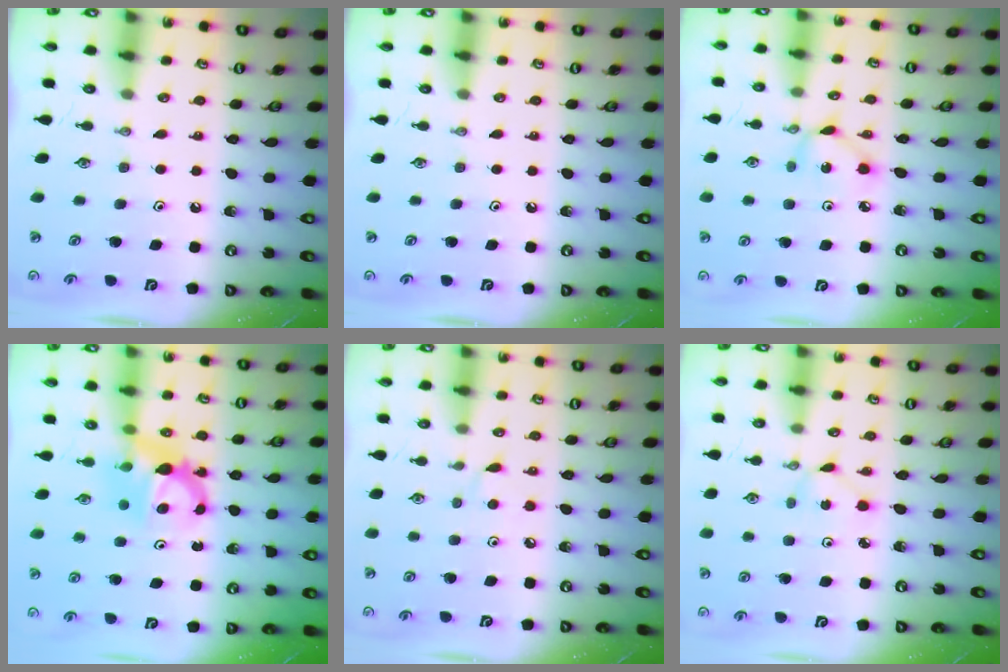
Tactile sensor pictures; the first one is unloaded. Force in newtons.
{"total": 0.0}
{"total": 3.9, "press": 3.9, "slide": 0.2}
{"total": 6.7, "press": 6.7, "slide": 0.4}
{"total": 3.6, "press": 3.6, "slide": 0.4}
{"total": 1.5, "press": 1.5, "slide": 0.2}